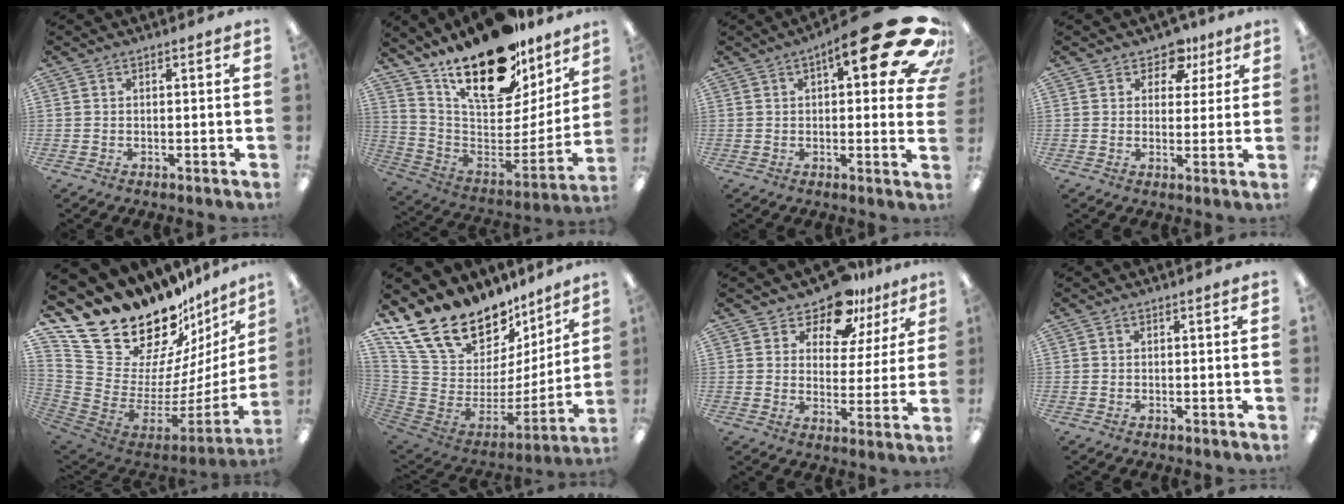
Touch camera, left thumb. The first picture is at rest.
{"total": 26.1, "force": [17.3, 12.0, 15.4], "torque": [-0.226, -0.112, 0.306]}
{"total": 20.8, "force": [9.3, 6.8, 17.3], "torque": [-0.225, -0.049, 0.142]}
{"total": 6.9, "force": [4.5, 4.6, 2.6], "torque": [-0.031, -0.019, 0.076]}
{"total": 27.2, "force": [21.0, 13.0, 11.5], "torque": [-0.201, -0.175, 0.413]}
{"total": 21.4, "force": [18.0, 8.9, 7.5], "torque": [-0.136, -0.143, 0.337]}
{"total": 12.1, "force": [9.8, 5.7, 4.1], "torque": [-0.070, -0.068, 0.181]}
{"total": 0.0}